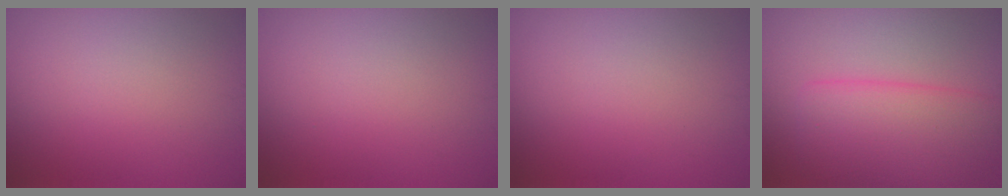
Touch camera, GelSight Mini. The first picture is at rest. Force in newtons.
{"total": 0.0}
{"total": 0.0}
{"total": 6.0, "press": 6.0, "slide": 0.3}